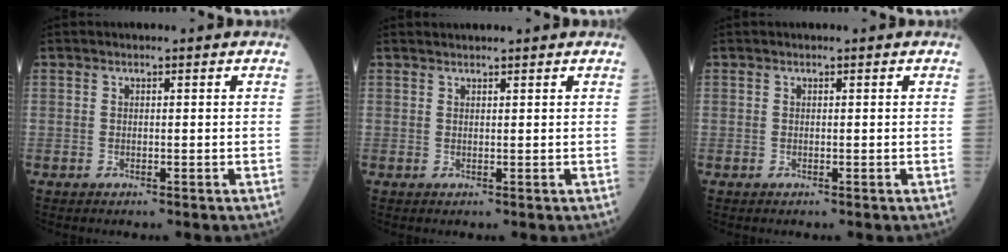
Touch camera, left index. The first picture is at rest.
{"total": 2.3, "force": [2.2, 0.2, 0.5], "torque": [-0.009, 0.022, 0.036]}
{"total": 0.0}